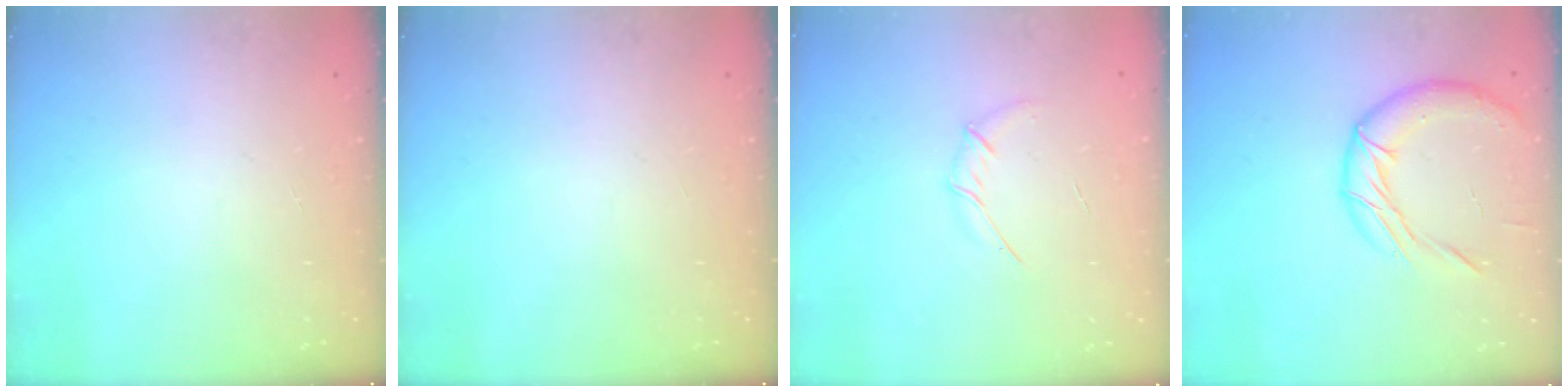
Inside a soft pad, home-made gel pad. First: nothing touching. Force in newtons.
{"total": 0.0}
{"total": 4.0, "press": 3.8, "slide": 1.1}
{"total": 12.8, "press": 12.8, "slide": 0.9}